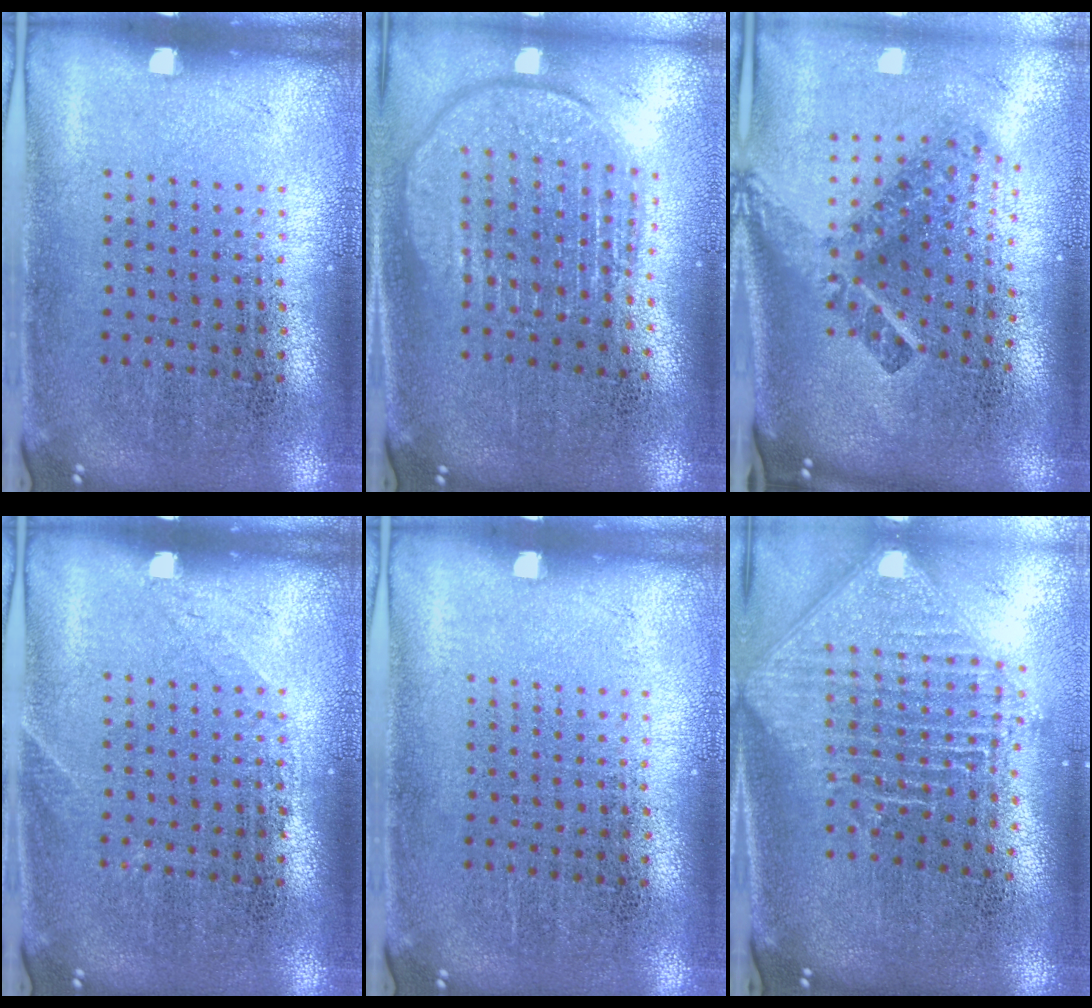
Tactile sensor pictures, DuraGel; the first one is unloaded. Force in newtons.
{"total": 1.9, "press": 1.6, "slide": 1.0}
{"total": 2.7, "press": 1.6, "slide": 2.1}
{"total": 0.9, "press": 0.9, "slide": 0.2}
{"total": 0.0}
{"total": 2.5, "press": 1.9, "slide": 1.6}